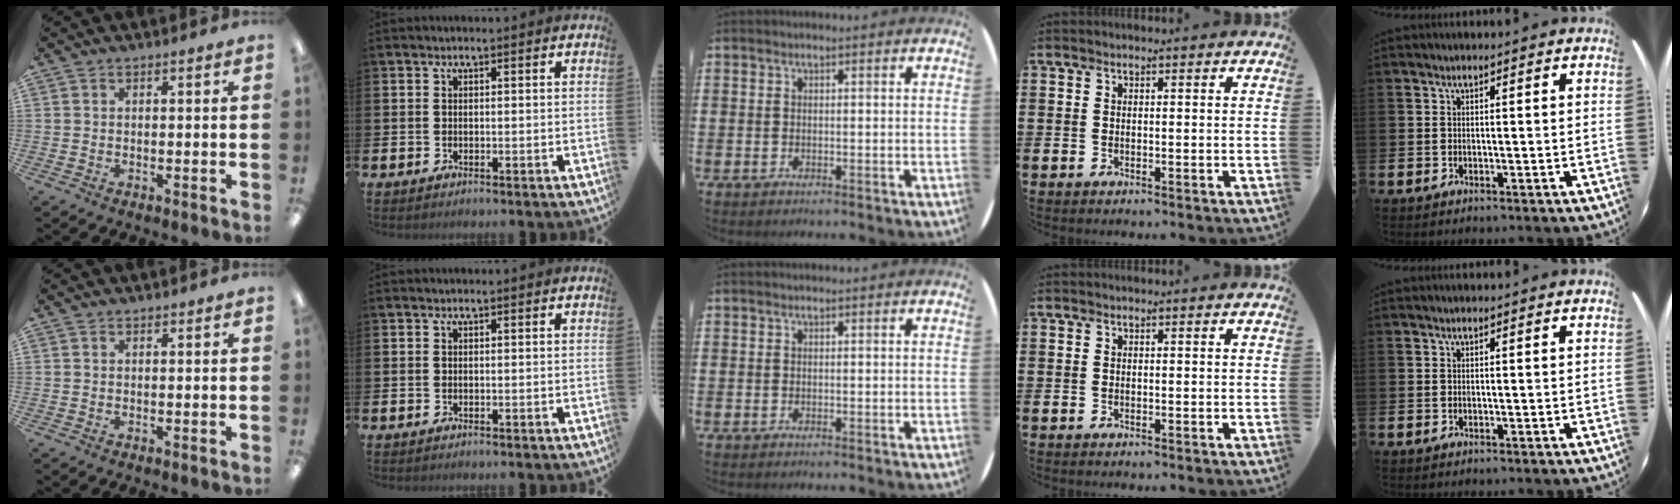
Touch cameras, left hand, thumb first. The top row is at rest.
{}